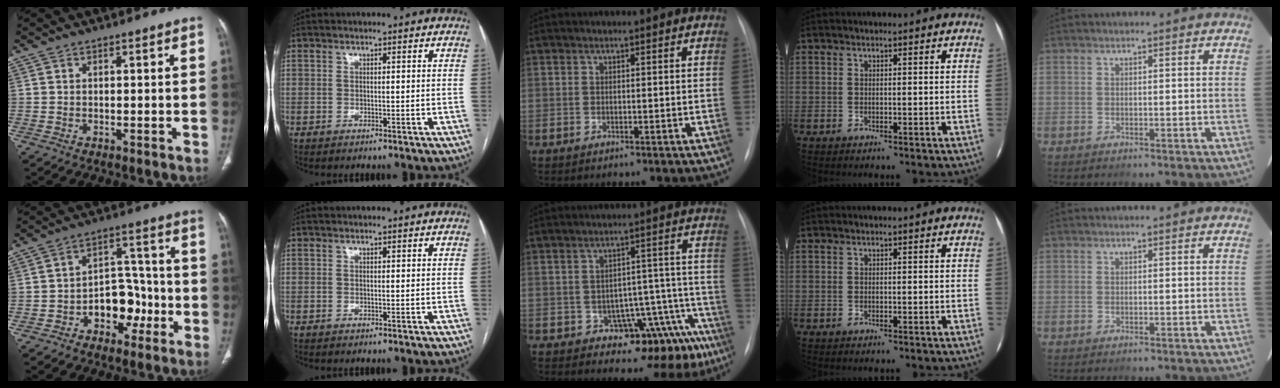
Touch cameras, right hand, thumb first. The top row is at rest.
{"thumb": {"total": 9.6, "force": [-3.7, 6.7, 5.8], "torque": [-0.044, 0.054, -0.058]}, "middle": {"total": 11.8, "force": [-7.3, 6.6, 6.4], "torque": [-0.042, 0.058, -0.093]}}